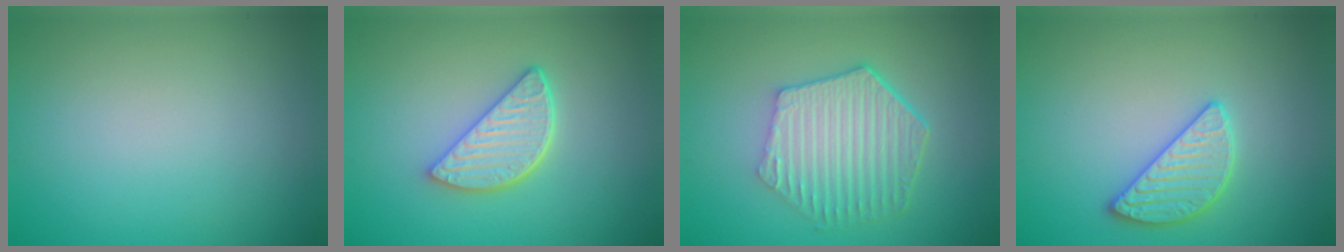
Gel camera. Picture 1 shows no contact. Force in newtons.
{"total": 3.8, "press": 3.2, "slide": 2.1}
{"total": 6.1, "press": 4.6, "slide": 4.1}
{"total": 2.8, "press": 2.8, "slide": 0.3}